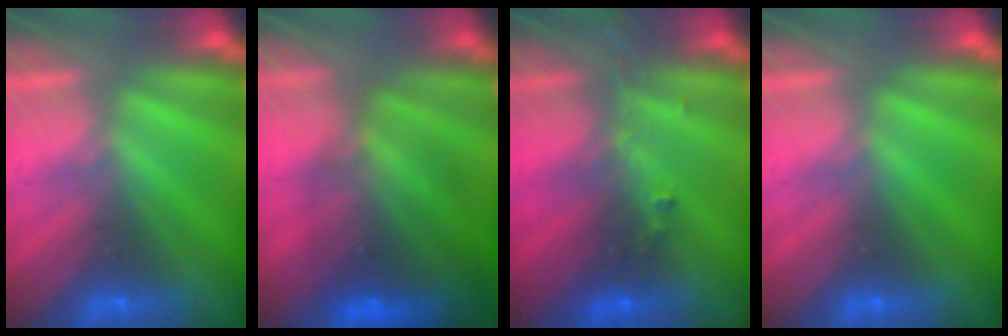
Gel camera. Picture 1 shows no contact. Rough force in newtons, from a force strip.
{"total": 7.5}
{"total": 2.9}
{"total": 0.0}